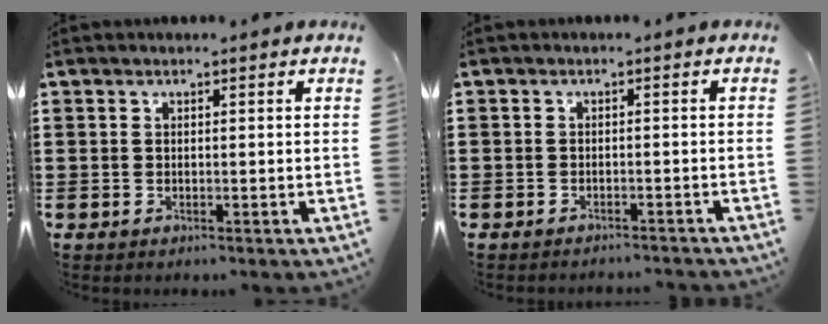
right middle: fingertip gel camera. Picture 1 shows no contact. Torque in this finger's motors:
{"motor_torque": [-0.71, -1.07, -1.05, -0.21]}